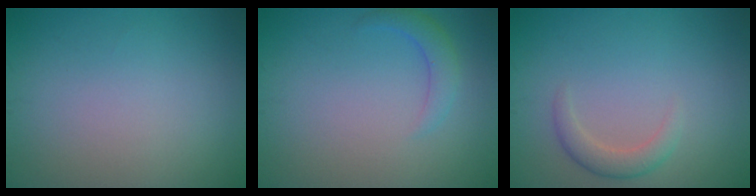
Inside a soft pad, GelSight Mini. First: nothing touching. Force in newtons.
{"total": 2.0, "press": 2.0, "slide": 0.2}
{"total": 1.9, "press": 1.9, "slide": 0.2}